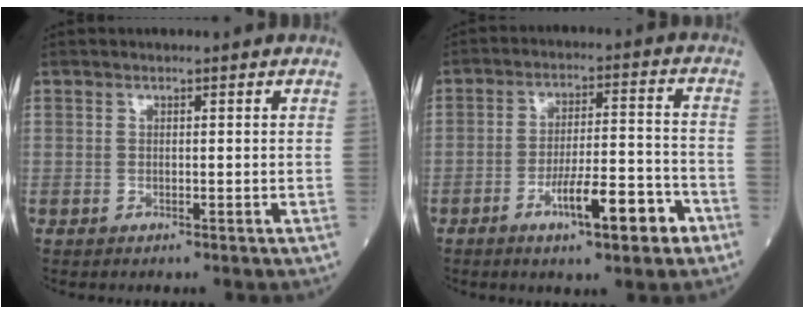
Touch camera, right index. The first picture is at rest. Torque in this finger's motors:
{"motor_torque": [1.08, -0.68, 0.50, 0.15]}